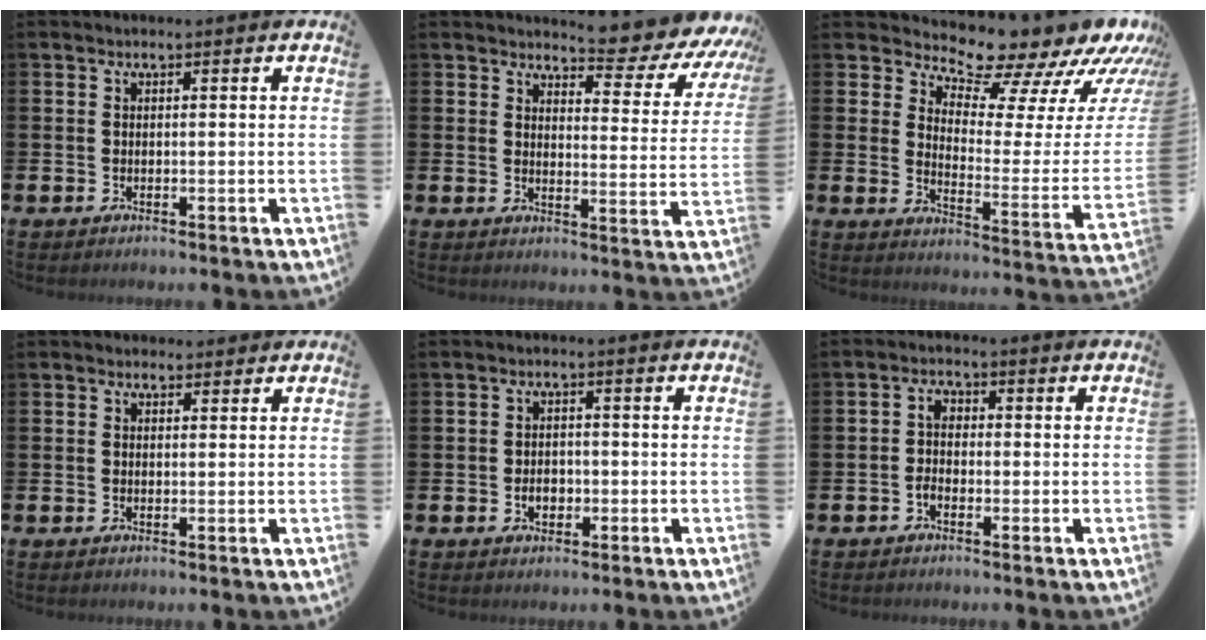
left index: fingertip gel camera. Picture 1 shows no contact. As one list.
[{"total": 4.9, "force": [4.7, 1.0, 0.9], "torque": [-0.016, -0.053, 0.071]}, {"total": 10.8, "force": [10.1, 2.8, 2.5], "torque": [-0.047, -0.109, 0.162]}, {"total": 2.0, "force": [1.8, 0.9, -0.1], "torque": [0.019, -0.007, 0.030]}, {"total": 2.4, "force": [-0.7, 1.8, 1.4], "torque": [-0.021, 0.000, -0.017]}, {"total": 2.2, "force": [-0.6, 1.4, 1.6], "torque": [-0.017, 0.001, -0.015]}]